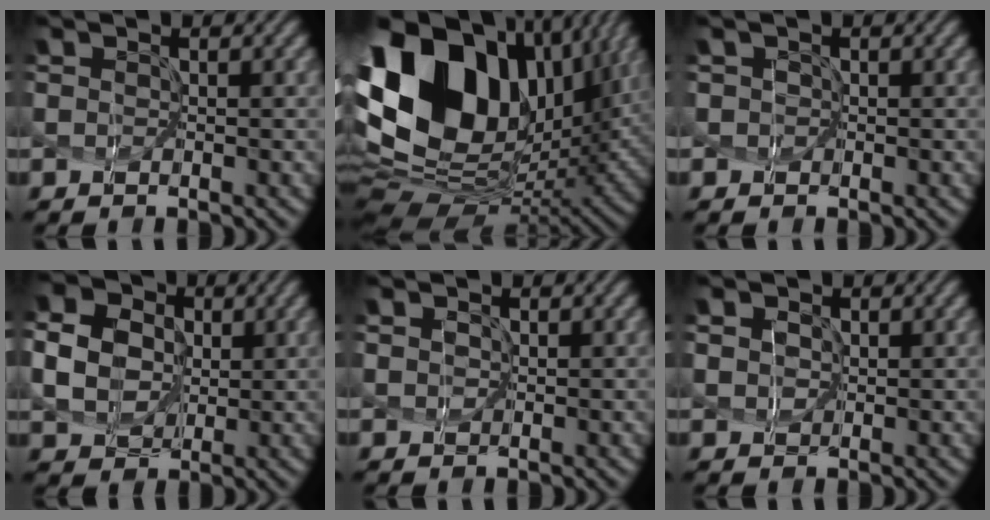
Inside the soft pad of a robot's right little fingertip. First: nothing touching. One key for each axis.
{"total": 19.8, "fx": 5.5, "fy": 13.2, "fz": 13.6, "tx": -0.283, "ty": 0.026, "tz": 0.109}
{"total": 1.8, "fx": 0.2, "fy": 1.7, "fz": 0.5, "tx": 0.016, "ty": 0.016, "tz": -0.024}
{"total": 5.2, "fx": 0.5, "fy": 4.3, "fz": 2.8, "tx": -0.070, "ty": 0.009, "tz": 0.007}
{"total": 1.2, "fx": 0.6, "fy": 0.9, "fz": 0.5, "tx": 0.007, "ty": 0.011, "tz": -0.007}
{"total": 3.4, "fx": 1.6, "fy": 2.6, "fz": 1.5, "tx": -0.014, "ty": 0.029, "tz": -0.002}